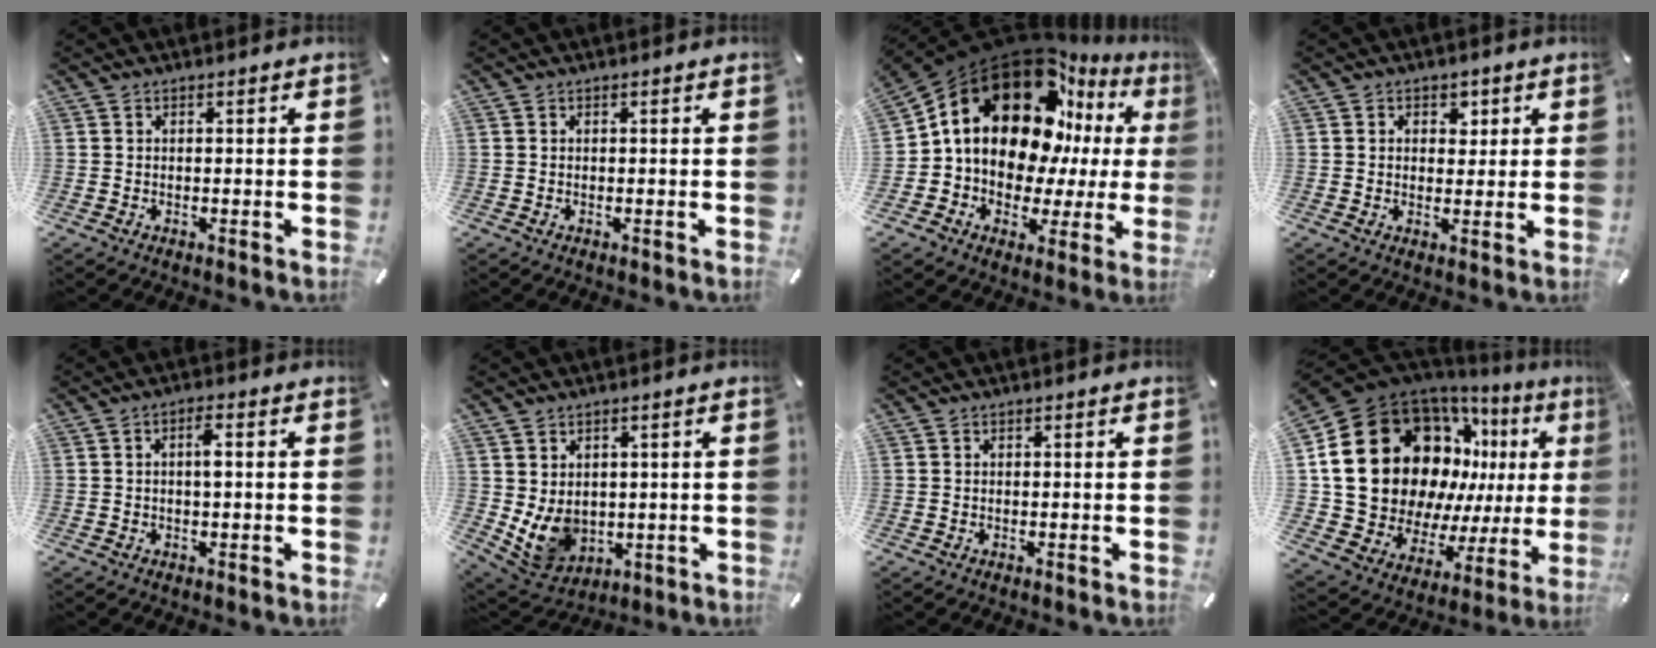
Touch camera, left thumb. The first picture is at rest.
{"total": 0.0}
{"total": 21.4, "force": [9.1, 14.4, 12.9], "torque": [-0.221, -0.074, 0.159]}
{"total": 3.3, "force": [1.0, 2.9, 1.2], "torque": [0.002, -0.006, 0.009]}
{"total": 3.1, "force": [0.1, 1.0, 2.9], "torque": [-0.048, 0.004, -0.003]}
{"total": 8.4, "force": [0.8, 7.5, 3.7], "torque": [-0.092, -0.013, 0.019]}
{"total": 0.0}
{"total": 26.9, "force": [6.9, 19.8, 16.9], "torque": [-0.298, -0.071, 0.158]}